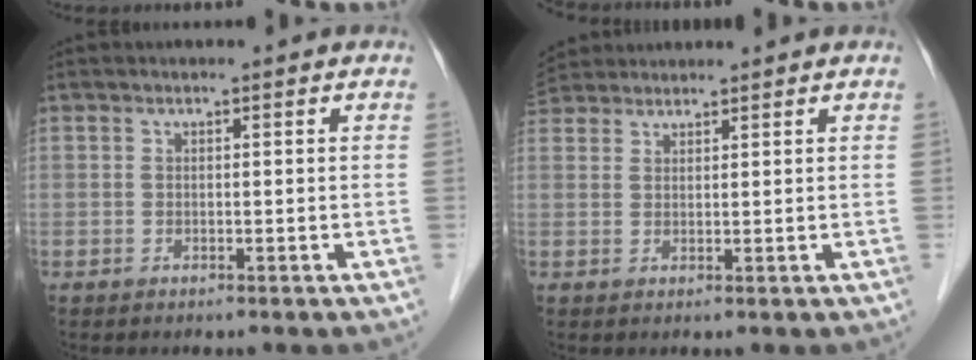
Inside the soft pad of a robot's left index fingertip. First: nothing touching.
{"total": 5.3, "force": [5.0, 1.5, 0.9], "torque": [-0.025, 0.033, 0.095]}